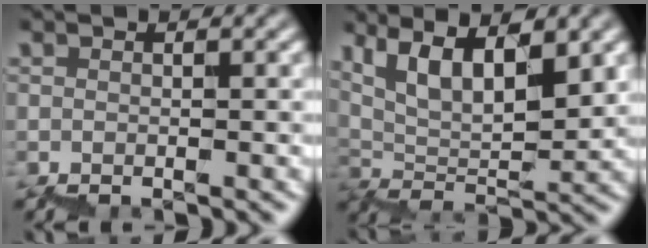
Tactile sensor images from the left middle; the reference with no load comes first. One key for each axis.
{"total": 6.4, "fx": 5.0, "fy": 1.5, "fz": 3.7, "tx": -0.062, "ty": 0.007, "tz": 0.101}